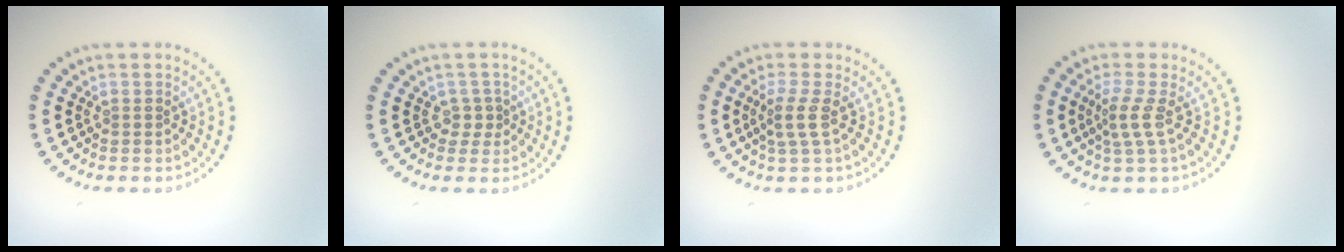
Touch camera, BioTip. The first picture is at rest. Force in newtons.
{"total": 1.3, "press": 0.9, "slide": 0.9}
{"total": 2.1, "press": 1.6, "slide": 1.3}
{"total": 2.1, "press": 1.4, "slide": 1.6}